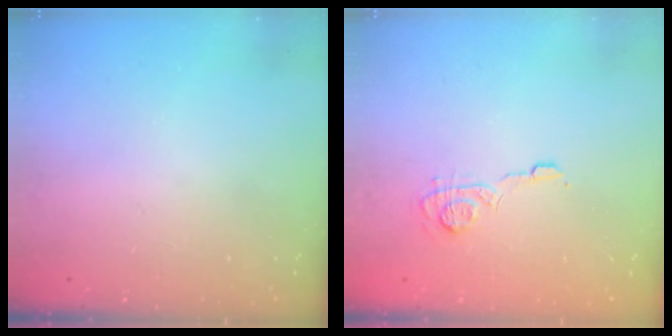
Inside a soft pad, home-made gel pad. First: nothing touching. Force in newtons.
{"total": 8.1, "press": 8.1, "slide": 0.7}